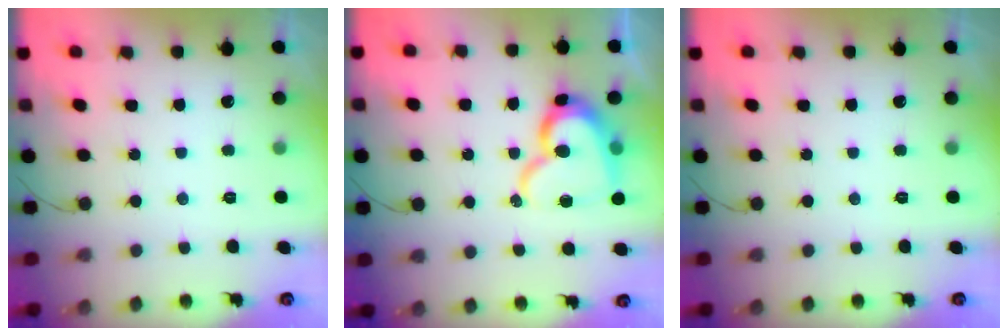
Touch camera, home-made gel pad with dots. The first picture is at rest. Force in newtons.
{"total": 16.4, "press": 16.4, "slide": 1.5}
{"total": 0.0}